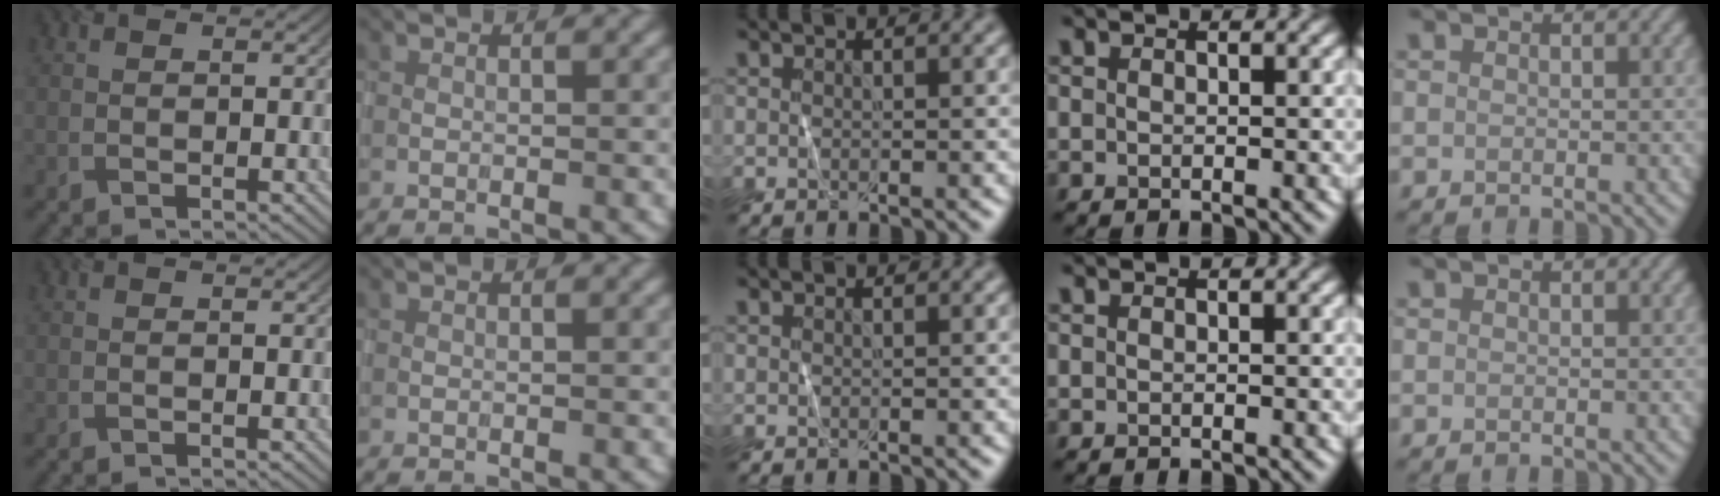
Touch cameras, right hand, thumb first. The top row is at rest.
{}